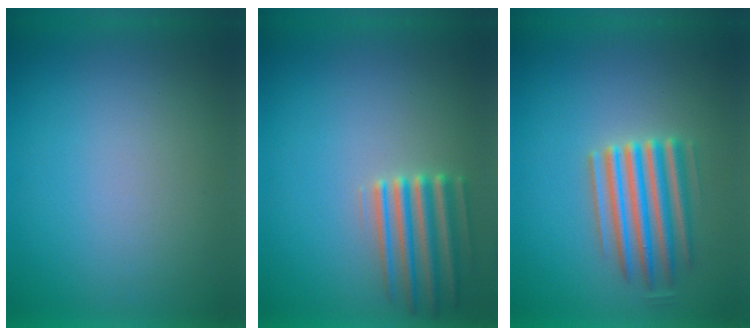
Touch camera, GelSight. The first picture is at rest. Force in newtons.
{"total": 4.2}
{"total": 5.5}